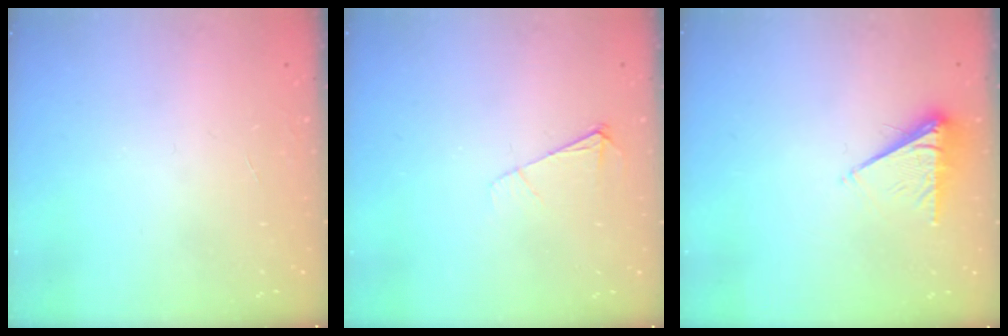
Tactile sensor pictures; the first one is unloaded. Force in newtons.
{"total": 5.5, "press": 5.4, "slide": 0.7}
{"total": 5.2, "press": 5.1, "slide": 0.8}